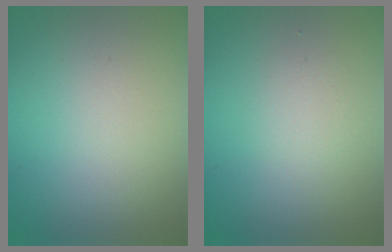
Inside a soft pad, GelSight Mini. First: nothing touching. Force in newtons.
{"total": 1.3, "press": 1.3, "slide": 0.1}